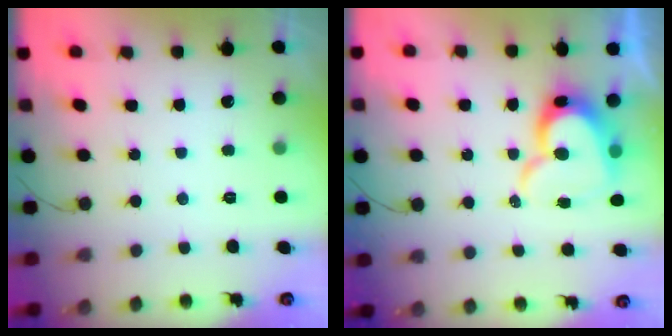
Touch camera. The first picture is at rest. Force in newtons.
{"total": 13.7, "press": 13.6, "slide": 1.3}